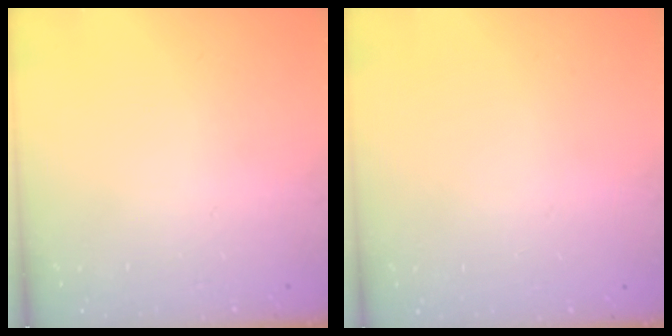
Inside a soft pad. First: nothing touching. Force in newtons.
{"total": 0.0}